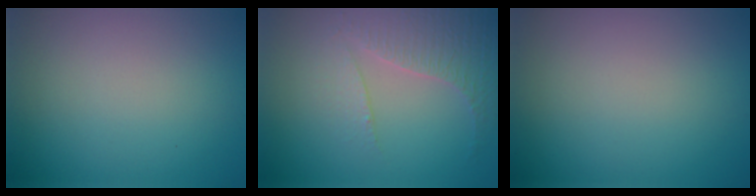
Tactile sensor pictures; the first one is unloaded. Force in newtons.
{"total": 4.2, "press": 3.0, "slide": 2.9}
{"total": 0.0}